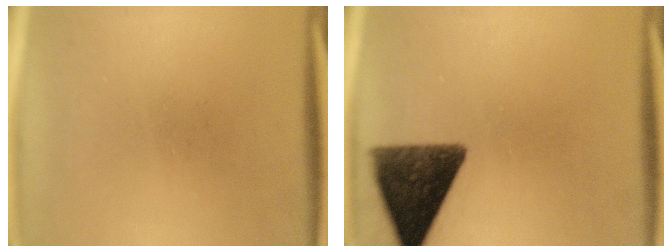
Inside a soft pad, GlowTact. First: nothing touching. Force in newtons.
{"total": 12.3}